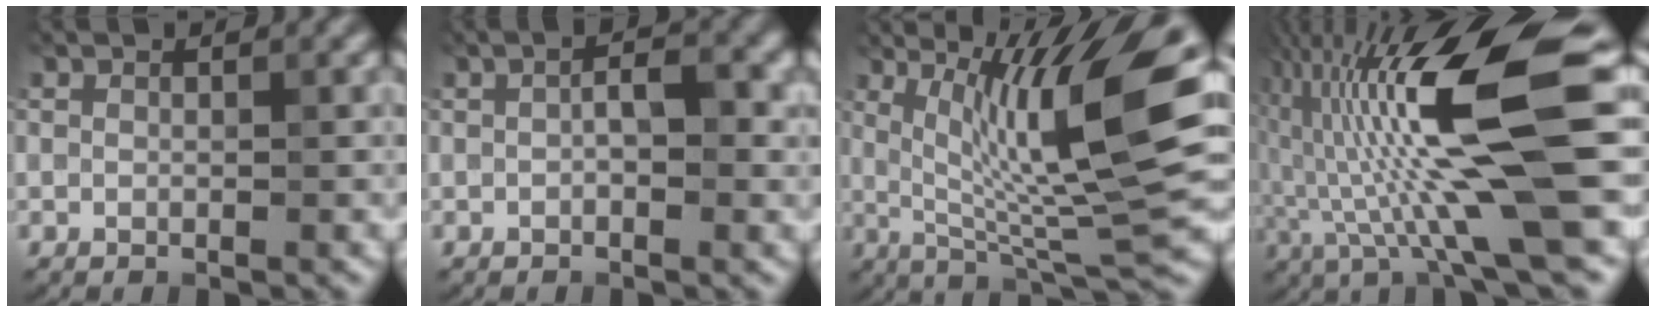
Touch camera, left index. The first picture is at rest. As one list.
[{"total": 3.1, "force": [0.1, 1.3, 2.8], "torque": [-0.048, 0.006, -0.001]}, {"total": 11.9, "force": [2.7, 2.0, 11.4], "torque": [-0.178, -0.001, 0.054]}, {"total": 13.9, "force": [0.3, 1.8, 13.8], "torque": [-0.253, 0.026, 0.008]}]